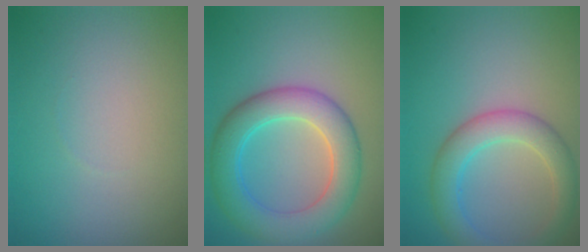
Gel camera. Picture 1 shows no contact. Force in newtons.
{"total": 6.4, "press": 6.4, "slide": 0.1}
{"total": 4.2, "press": 4.2, "slide": 0.1}